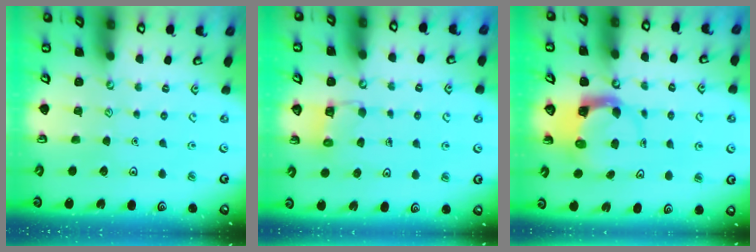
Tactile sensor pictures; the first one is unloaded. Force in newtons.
{"total": 4.0, "press": 3.9, "slide": 0.2}
{"total": 3.7, "press": 3.6, "slide": 0.5}